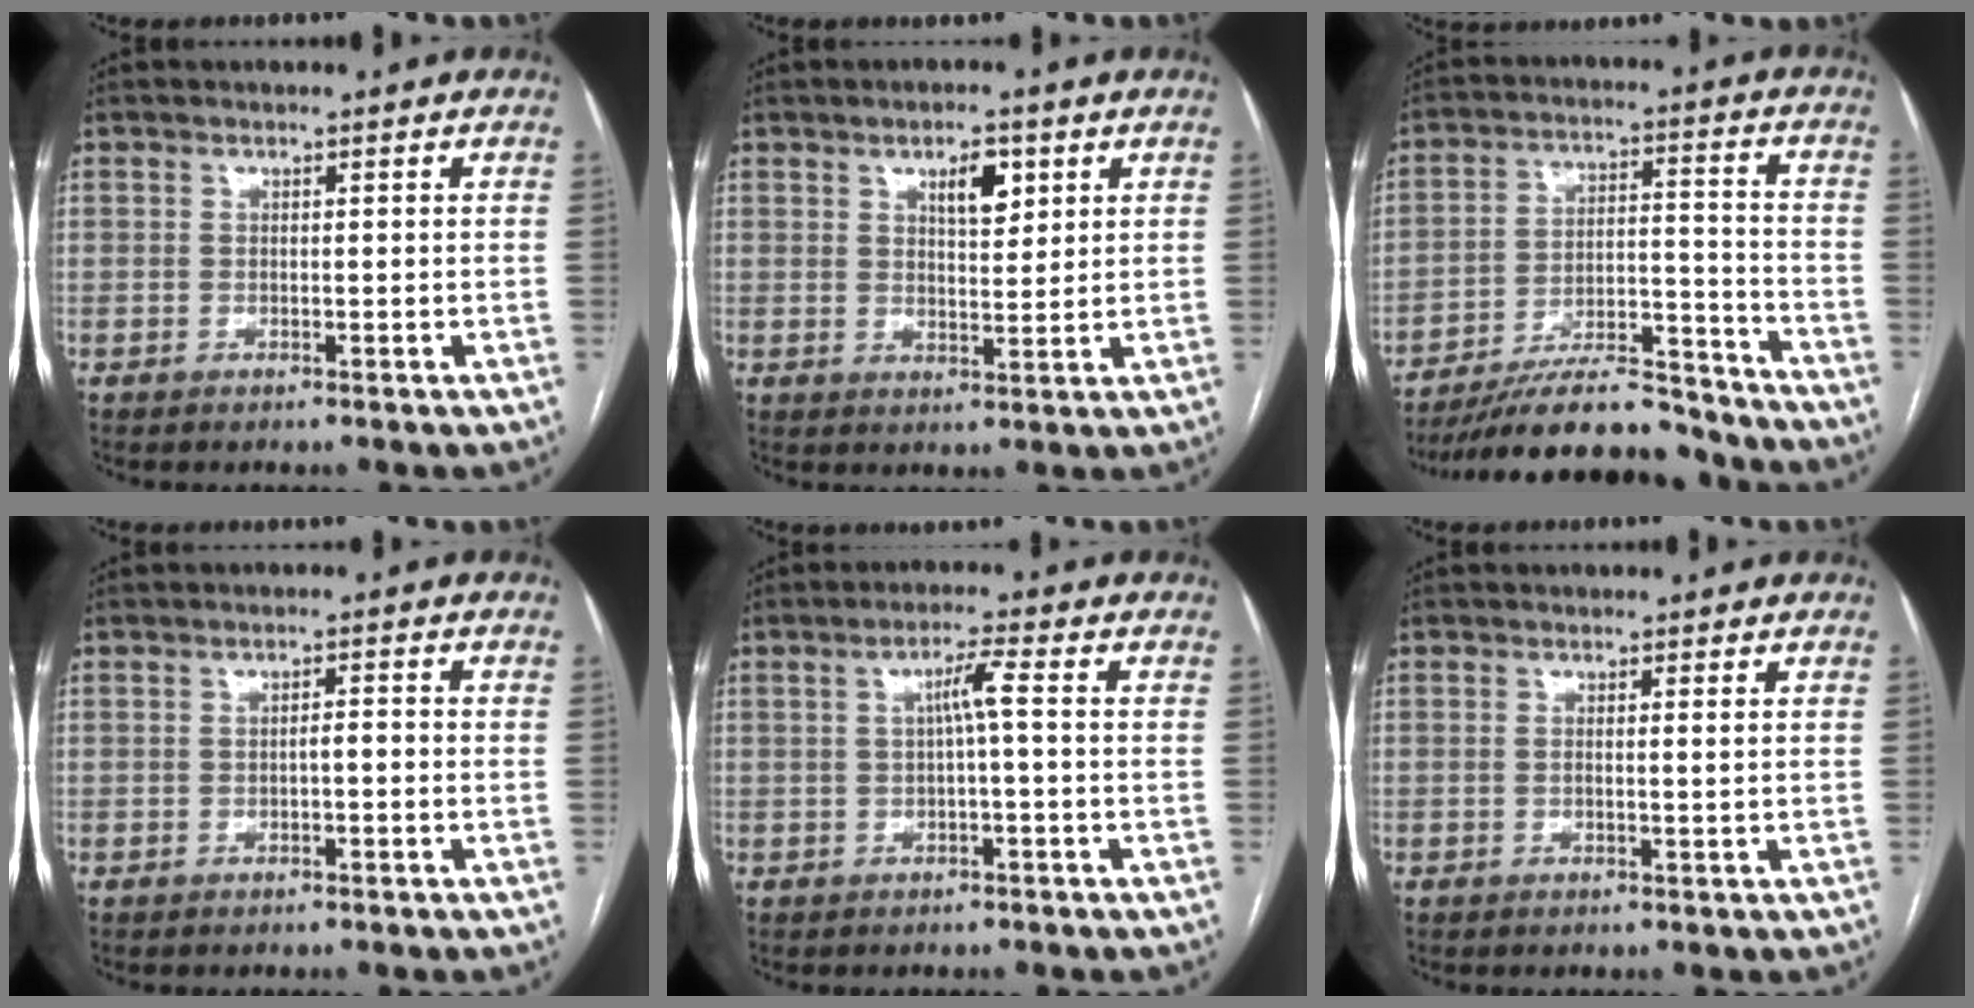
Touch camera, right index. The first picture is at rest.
{"total": 4.8, "force": [2.4, 1.8, 3.8], "torque": [-0.062, 0.002, 0.040]}
{"total": 17.8, "force": [-16.0, 3.5, 6.9], "torque": [-0.108, 0.019, -0.258]}
{"total": 1.5, "force": [-0.5, 0.4, 1.4], "torque": [-0.020, 0.004, -0.009]}
{"total": 3.3, "force": [0.1, -0.2, 3.3], "torque": [-0.058, 0.011, 0.003]}
{"total": 0.7, "force": [0.3, -0.2, 0.6], "torque": [-0.010, 0.001, 0.005]}